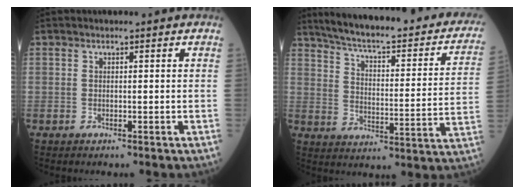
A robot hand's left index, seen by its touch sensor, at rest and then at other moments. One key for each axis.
{"total": 26.7, "fx": 21.9, "fy": 5.1, "fz": 14.4, "tx": -0.203, "ty": -0.019, "tz": 0.273}